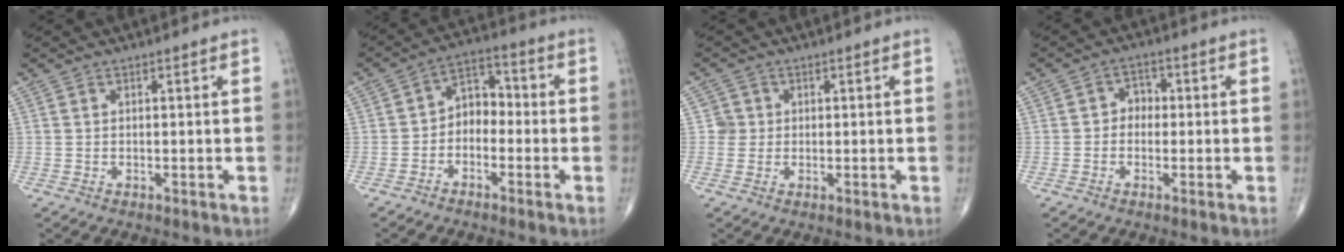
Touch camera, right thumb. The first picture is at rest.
{"total": 6.2, "force": [-1.6, 4.5, 3.9], "torque": [-0.034, 0.036, -0.048]}
{"total": 2.3, "force": [0.2, 2.3, -0.1], "torque": [0.021, 0.006, -0.002]}
{"total": 3.3, "force": [-0.3, 2.8, 1.9], "torque": [-0.004, 0.017, -0.017]}